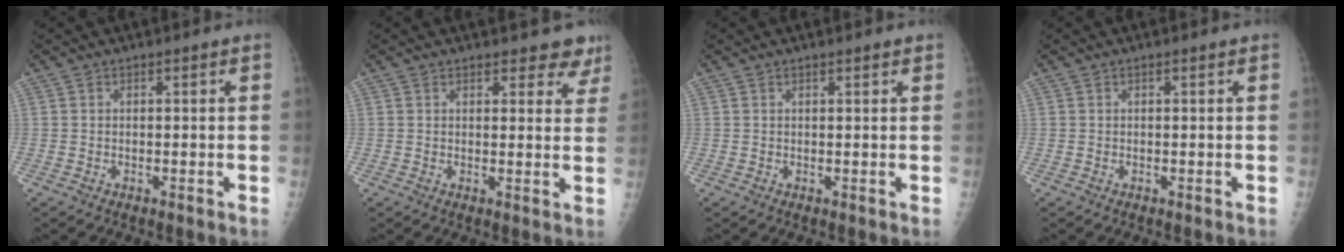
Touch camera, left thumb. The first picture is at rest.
{"total": 5.4, "force": [4.7, 2.4, 1.2], "torque": [0.023, -0.025, 0.044]}
{"total": 1.0, "force": [0.8, 0.2, 0.5], "torque": [-0.006, -0.002, 0.010]}
{"total": 0.0}